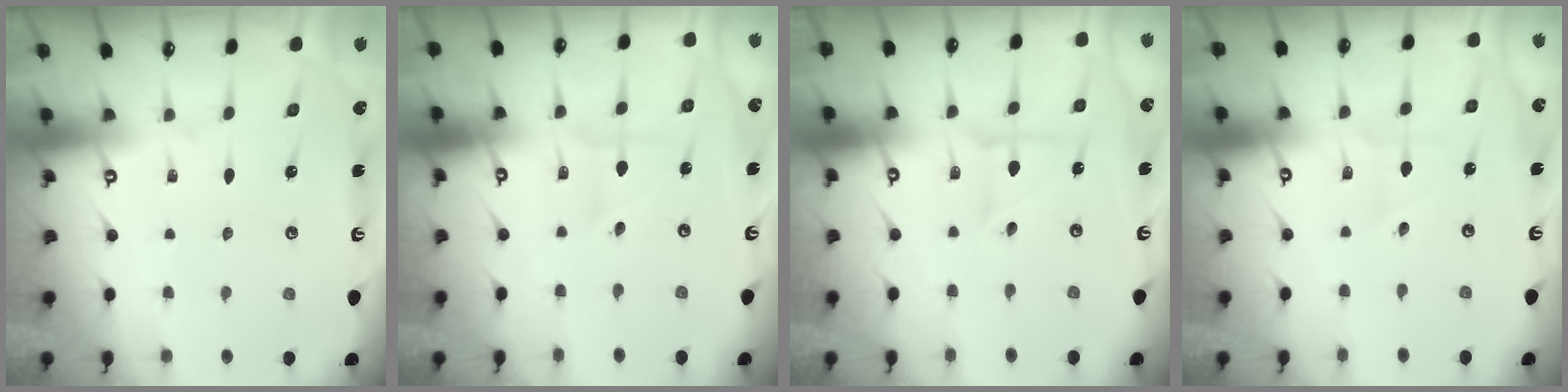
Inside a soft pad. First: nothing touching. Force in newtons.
{"total": 1.9, "press": 1.9, "slide": 0.3}
{"total": 3.2, "press": 3.1, "slide": 0.7}
{"total": 1.8, "press": 1.7, "slide": 0.6}